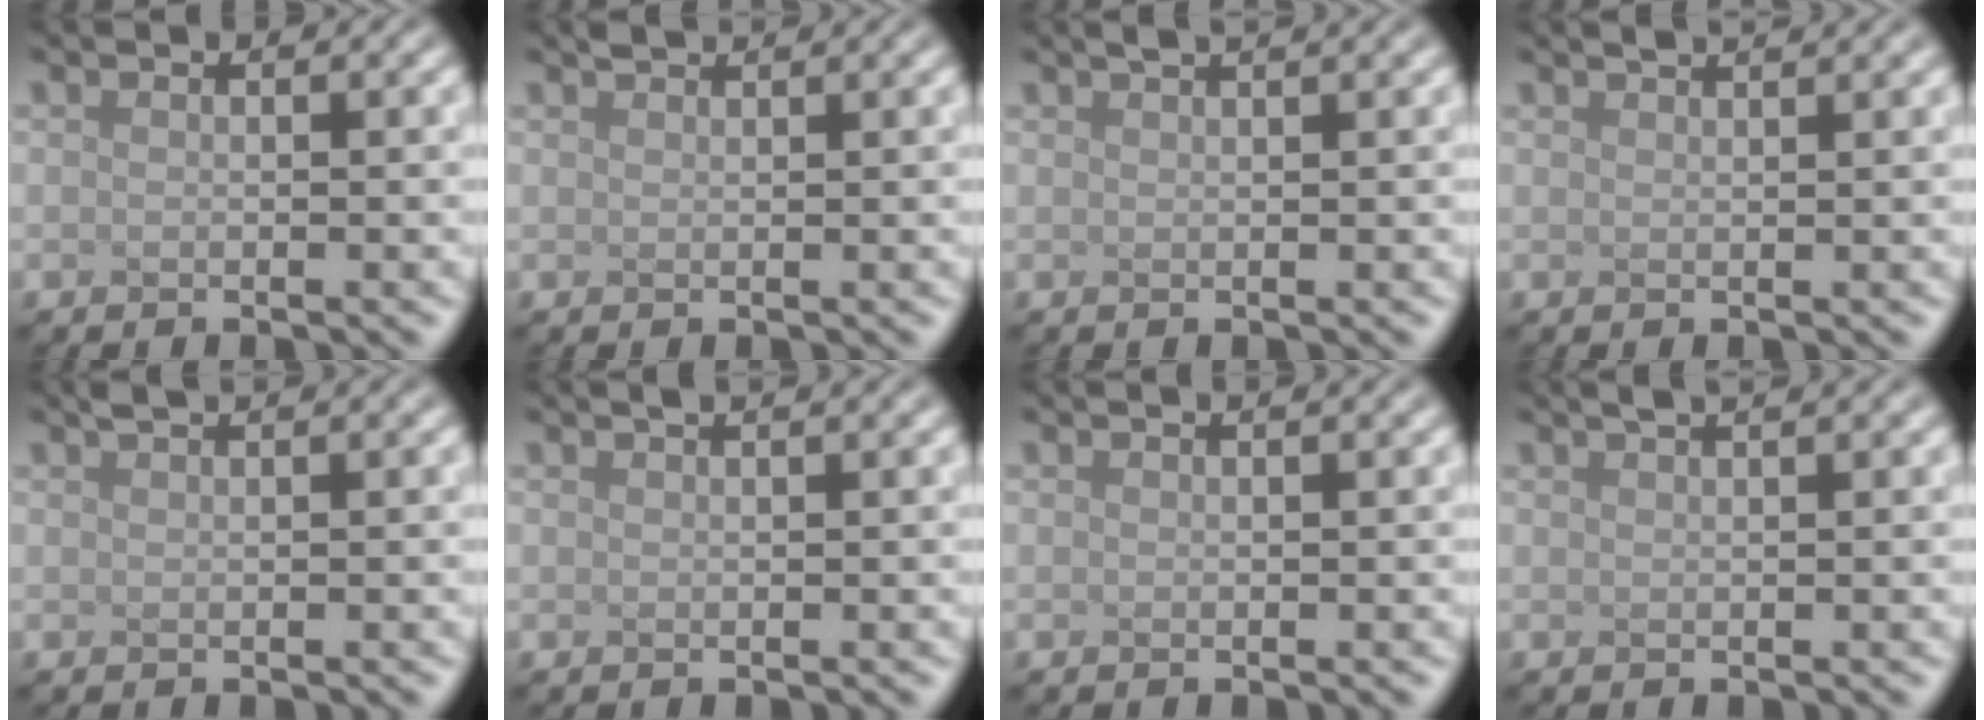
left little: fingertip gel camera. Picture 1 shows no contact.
{"total": 1.3, "force": [1.2, 0.1, 0.3], "torque": [-0.001, 0.003, 0.014]}
{"total": 3.4, "force": [2.4, 1.2, 2.1], "torque": [-0.005, 0.028, 0.000]}
{"total": 2.9, "force": [2.3, 0.9, 1.5], "torque": [0.002, 0.021, 0.000]}
{"total": 1.7, "force": [1.4, 0.3, 1.0], "torque": [-0.010, 0.011, 0.007]}
{"total": 2.6, "force": [1.7, 1.0, 1.6], "torque": [-0.002, 0.018, -0.008]}
{"total": 1.1, "force": [0.8, 0.4, 0.7], "torque": [-0.006, 0.006, -0.002]}
{"total": 3.9, "force": [2.6, 1.4, 2.5], "torque": [-0.012, 0.032, 0.005]}